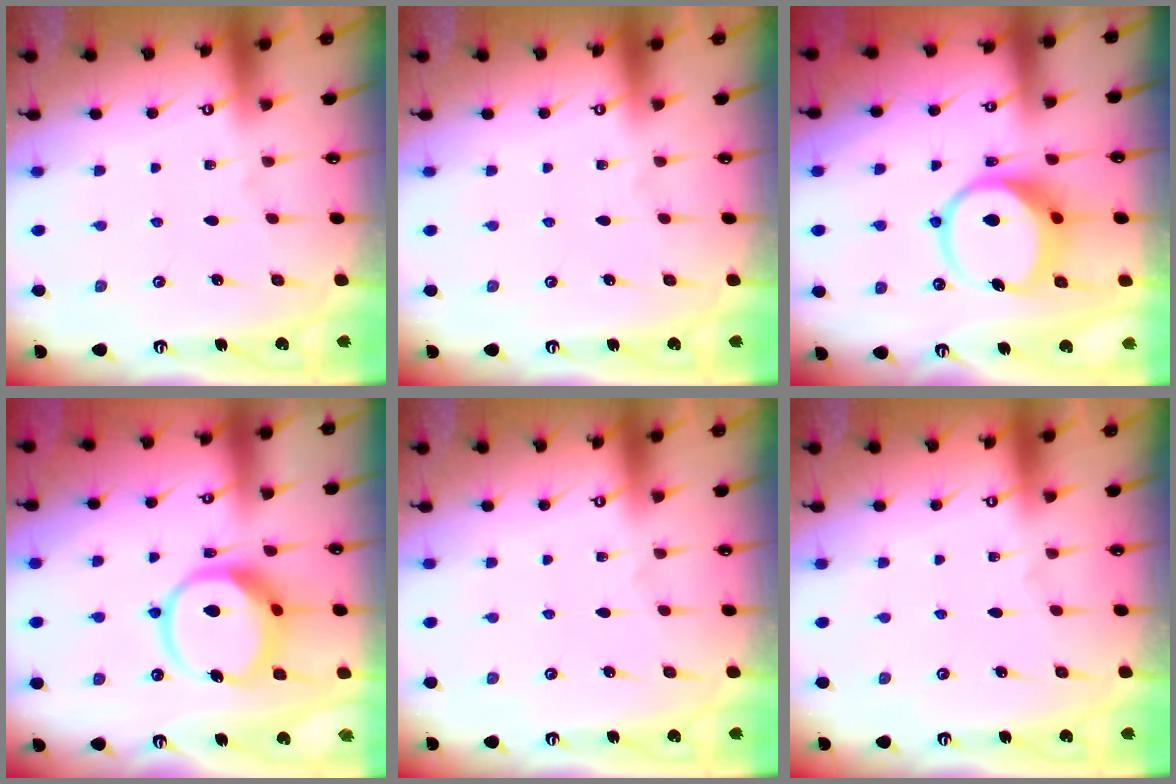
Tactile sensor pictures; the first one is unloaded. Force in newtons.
{"total": 0.0}
{"total": 10.3, "press": 10.2, "slide": 1.2}
{"total": 14.0, "press": 13.9, "slide": 1.7}
{"total": 0.0}
{"total": 0.0}